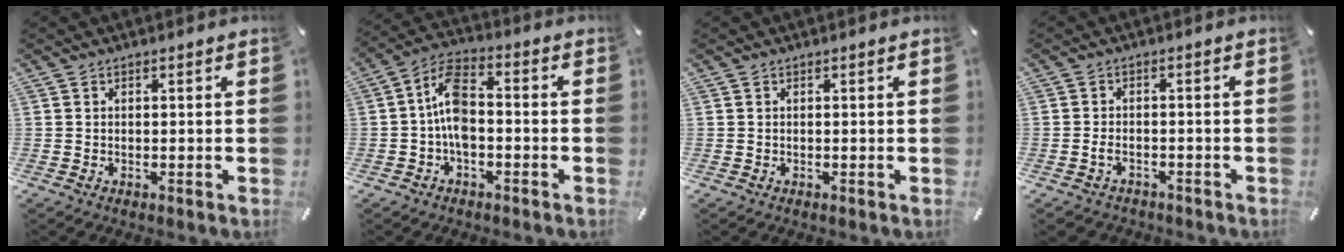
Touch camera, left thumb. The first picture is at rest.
{"total": 8.8, "force": [-2.0, 4.8, 7.1], "torque": [-0.145, 0.018, -0.036]}
{"total": 0.0}
{"total": 2.7, "force": [-1.7, 1.7, 1.1], "torque": [-0.030, 0.006, -0.035]}